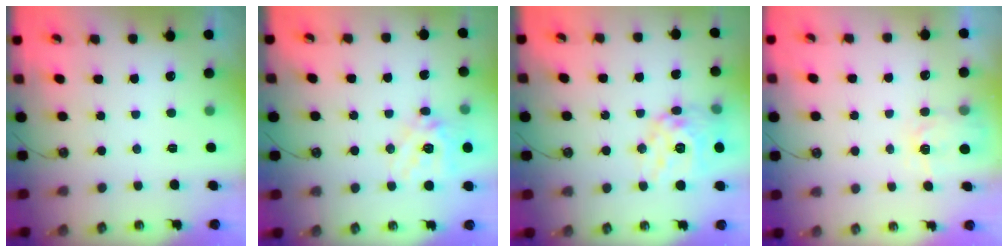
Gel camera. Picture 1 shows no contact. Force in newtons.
{"total": 16.0, "press": 15.8, "slide": 2.6}
{"total": 15.3, "press": 15.2, "slide": 1.4}
{"total": 3.7, "press": 3.6, "slide": 0.5}